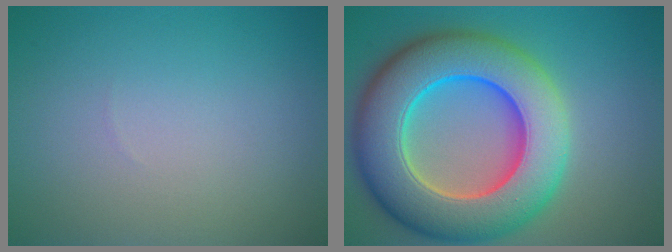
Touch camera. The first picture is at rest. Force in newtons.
{"total": 13.3, "press": 13.1, "slide": 2.1}